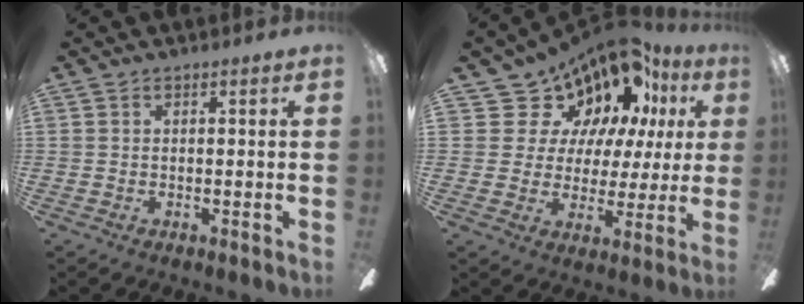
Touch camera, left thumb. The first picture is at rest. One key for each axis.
{"total": 13.3, "fx": 8.8, "fy": 9.4, "fz": 3.6, "tx": -0.084, "ty": -0.065, "tz": 0.169}